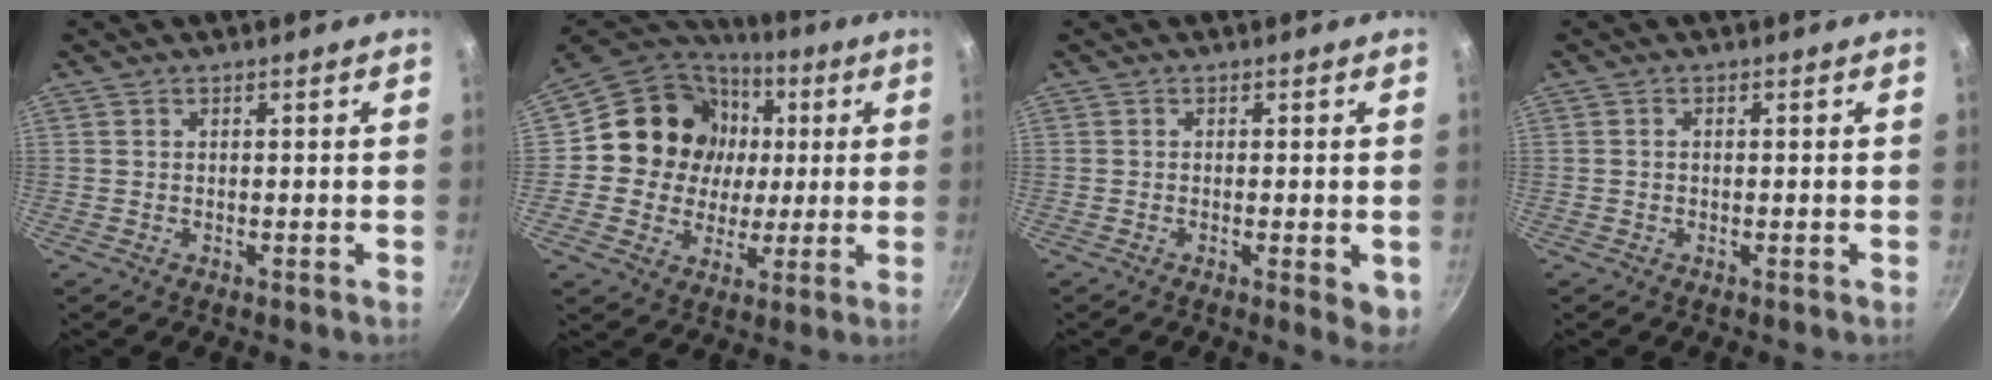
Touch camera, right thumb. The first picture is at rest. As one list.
[{"total": 16.9, "force": [2.5, 15.4, 6.4], "torque": [-0.095, 0.013, 0.037]}, {"total": 4.6, "force": [-1.2, 1.4, 4.2], "torque": [-0.055, -0.009, -0.016]}, {"total": 0.7, "force": [-0.1, 0.6, 0.5], "torque": [-0.008, 0.005, -0.001]}]